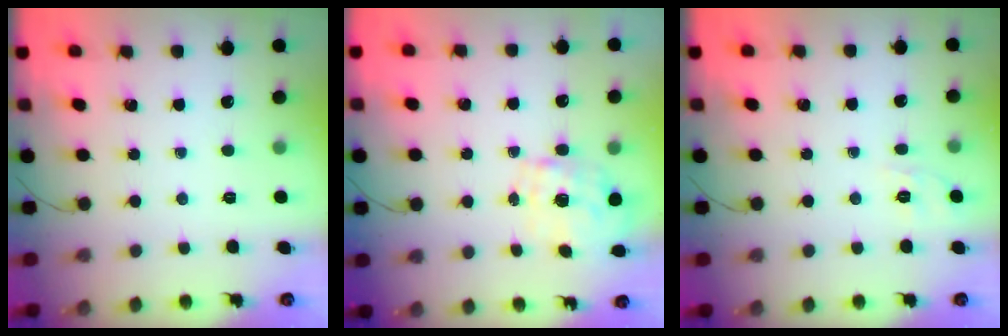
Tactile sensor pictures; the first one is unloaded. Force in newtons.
{"total": 1.6, "press": 1.4, "slide": 0.7}
{"total": 1.7, "press": 0.0, "slide": 1.7}